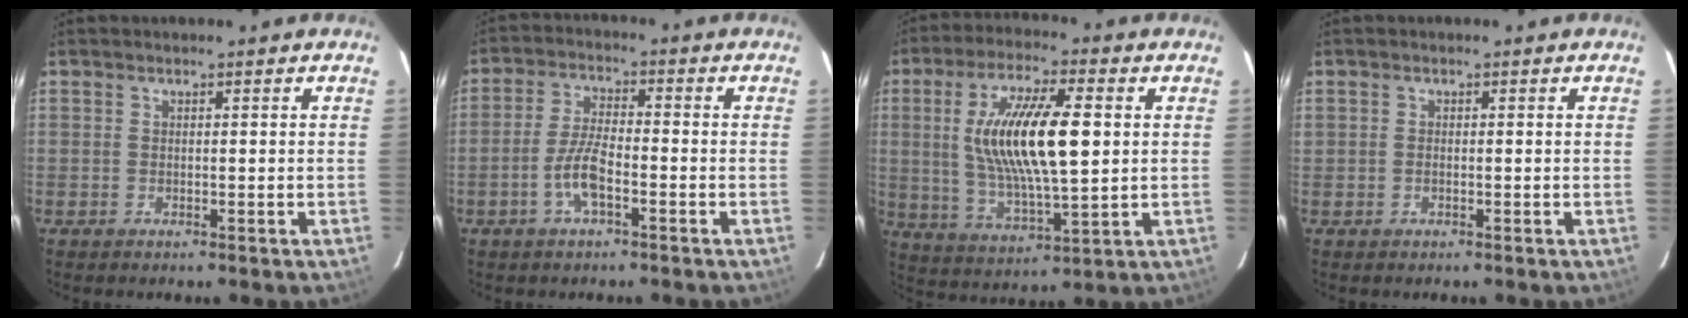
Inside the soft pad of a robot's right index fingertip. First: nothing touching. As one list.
[{"total": 6.0, "force": [-2.7, 1.5, 5.2], "torque": [-0.111, 0.004, -0.054]}, {"total": 16.8, "force": [2.6, 4.9, 15.9], "torque": [-0.298, 0.003, 0.055]}, {"total": 0.5, "force": [-0.1, 0.4, 0.3], "torque": [-0.005, 0.001, -0.003]}]